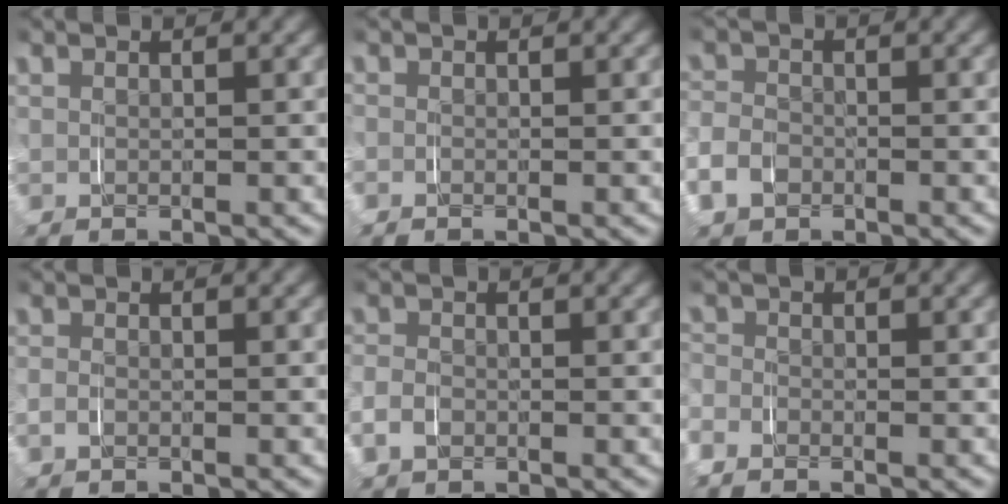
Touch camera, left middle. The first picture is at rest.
{"total": 1.5, "force": [-0.8, 1.2, 0.3], "torque": [-0.020, -0.009, -0.014]}
{"total": 1.5, "force": [-1.1, 0.3, -0.9], "torque": [0.031, 0.006, -0.025]}
{"total": 1.2, "force": [-0.6, 0.9, 0.3], "torque": [-0.015, -0.003, -0.010]}
{"total": 1.0, "force": [-0.7, -0.2, -0.7], "torque": [0.019, 0.004, -0.016]}
{"total": 1.7, "force": [-1.5, 0.3, -0.6], "torque": [0.017, -0.001, -0.035]}